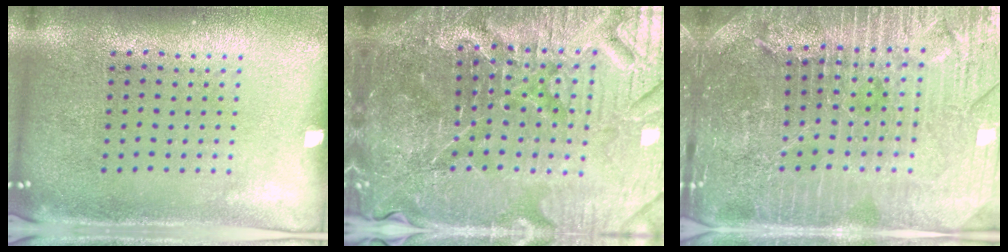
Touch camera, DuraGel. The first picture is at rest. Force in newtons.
{"total": 6.8, "press": 6.1, "slide": 2.9}
{"total": 5.0, "press": 4.6, "slide": 1.9}